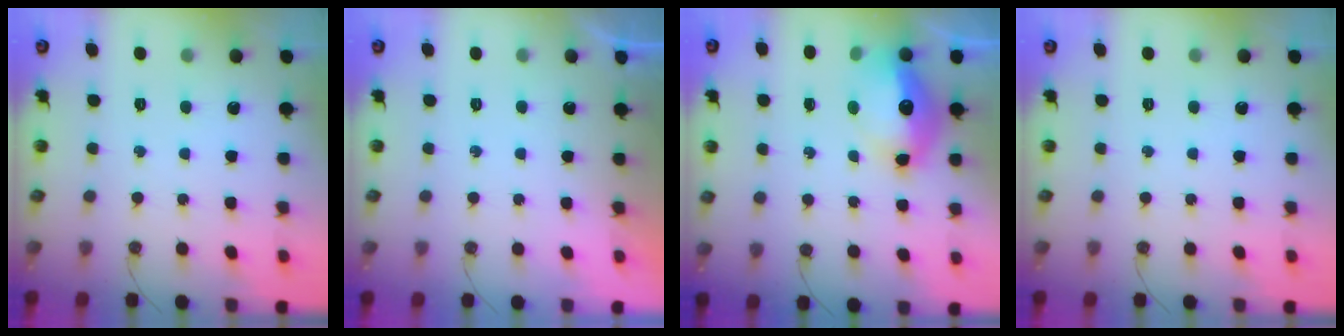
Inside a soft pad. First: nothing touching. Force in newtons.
{"total": 0.0}
{"total": 13.7, "press": 13.6, "slide": 1.5}
{"total": 0.0}